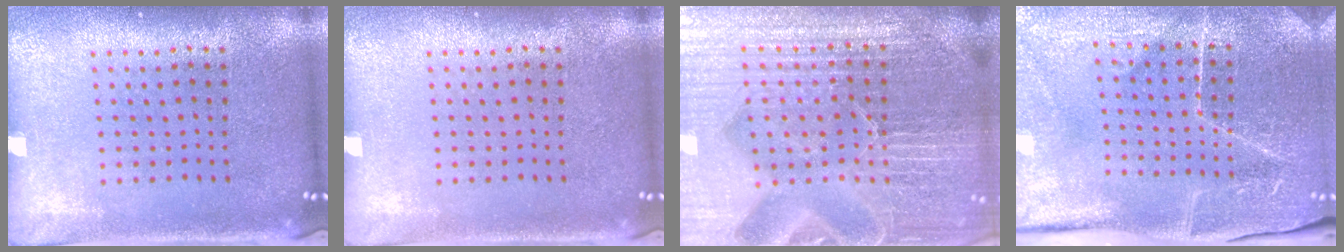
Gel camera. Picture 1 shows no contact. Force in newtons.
{"total": 0.0}
{"total": 6.7, "press": 5.8, "slide": 3.3}
{"total": 3.8, "press": 3.7, "slide": 0.2}